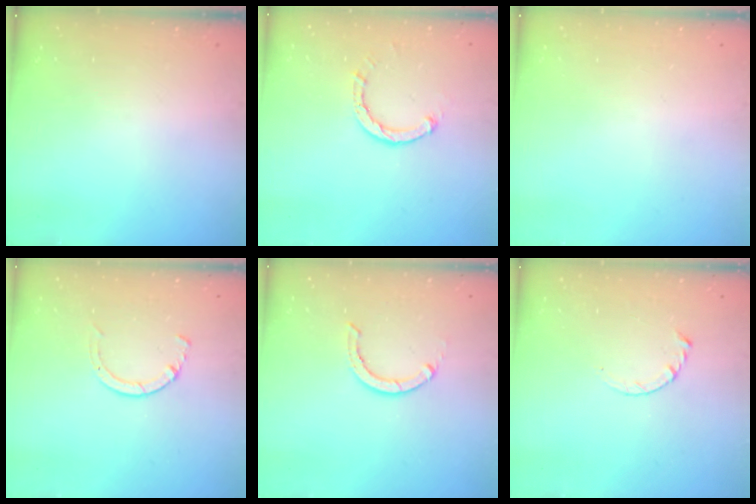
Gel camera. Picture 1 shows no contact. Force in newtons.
{"total": 2.6, "press": 2.6, "slide": 0.3}
{"total": 0.0}
{"total": 2.8, "press": 2.8, "slide": 0.4}
{"total": 2.9, "press": 2.9, "slide": 0.1}
{"total": 3.5, "press": 3.5, "slide": 0.4}